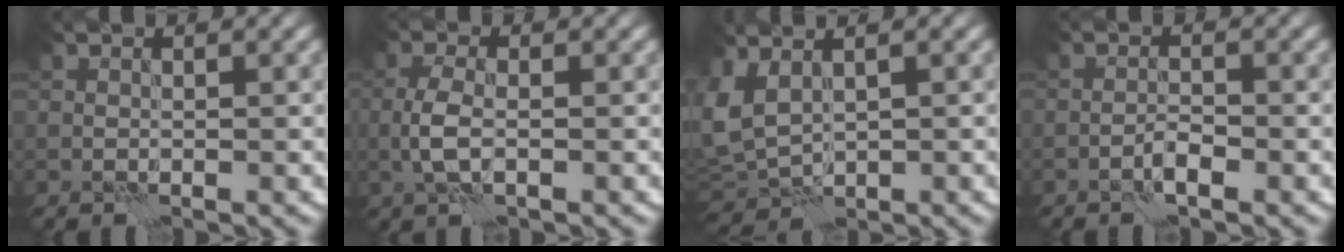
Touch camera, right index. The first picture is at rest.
{"total": 2.7, "force": [-0.5, 1.2, 2.3], "torque": [-0.054, 0.004, -0.015]}
{"total": 3.4, "force": [0.7, 2.1, 2.6], "torque": [-0.071, 0.008, 0.014]}
{"total": 1.3, "force": [-0.8, 0.2, 1.0], "torque": [-0.019, 0.007, -0.018]}